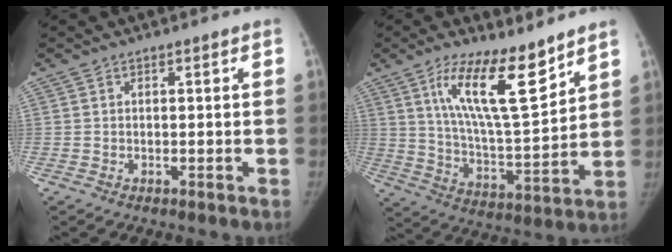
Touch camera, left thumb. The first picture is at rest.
{"total": 15.9, "force": [9.8, 4.3, 11.8], "torque": [-0.182, -0.066, 0.185]}